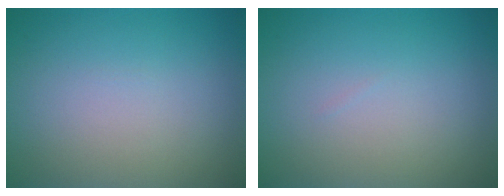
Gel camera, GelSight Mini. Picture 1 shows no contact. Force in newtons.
{"total": 0.0}